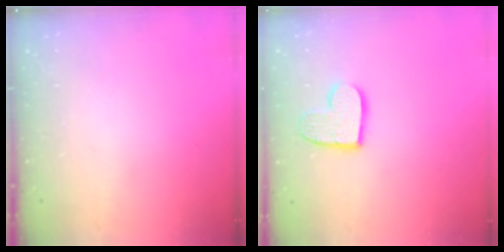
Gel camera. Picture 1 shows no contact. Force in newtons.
{"total": 10.1, "press": 10.0, "slide": 0.5}